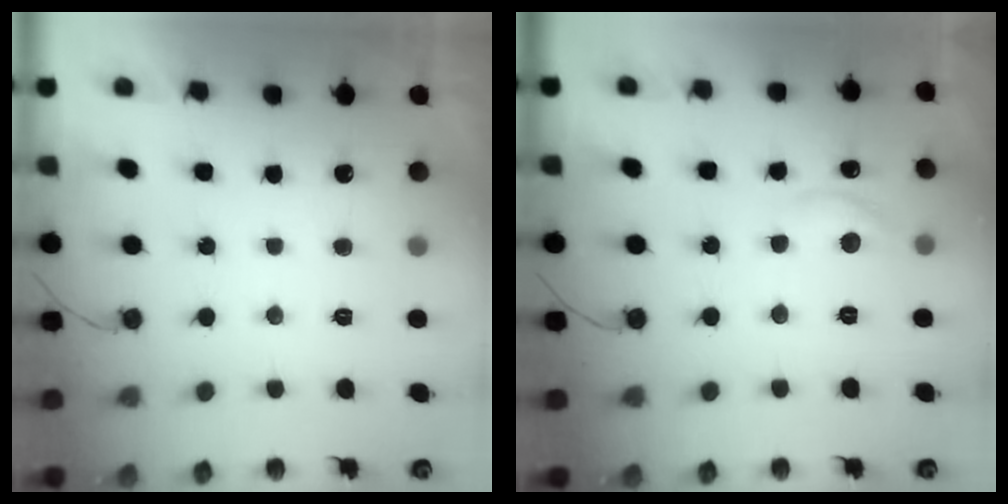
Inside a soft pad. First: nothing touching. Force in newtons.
{"total": 9.0, "press": 9.0, "slide": 0.5}